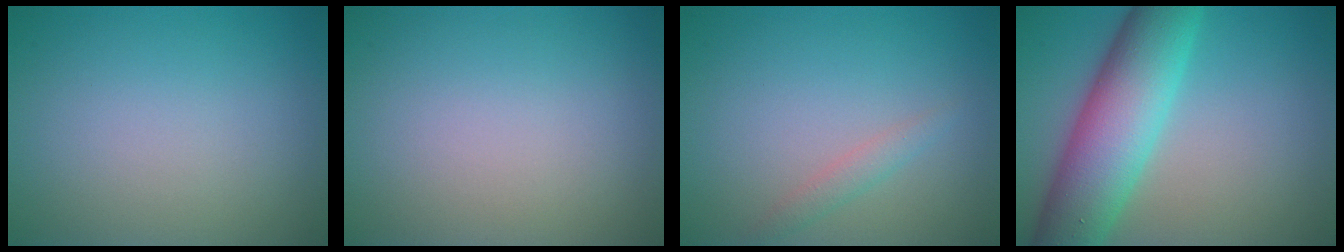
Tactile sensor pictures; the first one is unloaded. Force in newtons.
{"total": 0.0}
{"total": 1.3, "press": 1.3, "slide": 0.1}
{"total": 9.4, "press": 9.4, "slide": 0.7}